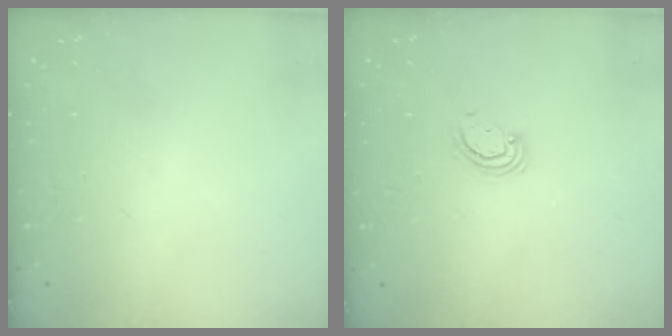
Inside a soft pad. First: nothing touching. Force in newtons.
{"total": 2.6, "press": 2.6, "slide": 0.3}